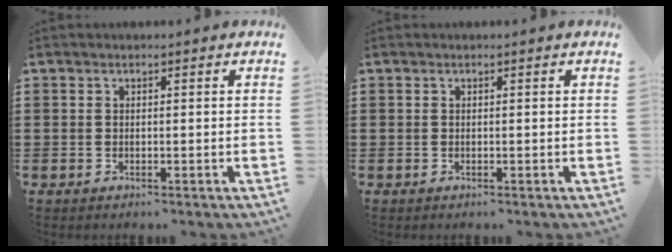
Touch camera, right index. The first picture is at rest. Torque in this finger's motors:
{"motor_torque": [0.00, 0.00, 0.00, -0.01]}